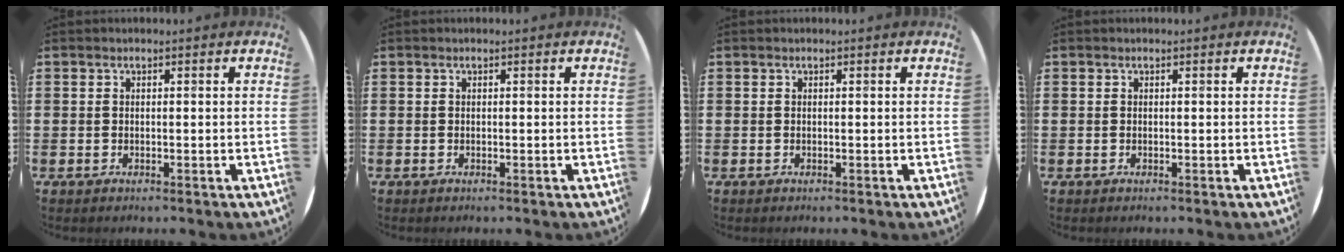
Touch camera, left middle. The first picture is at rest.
{"total": 0.0}
{"total": 0.0}
{"total": 0.0}